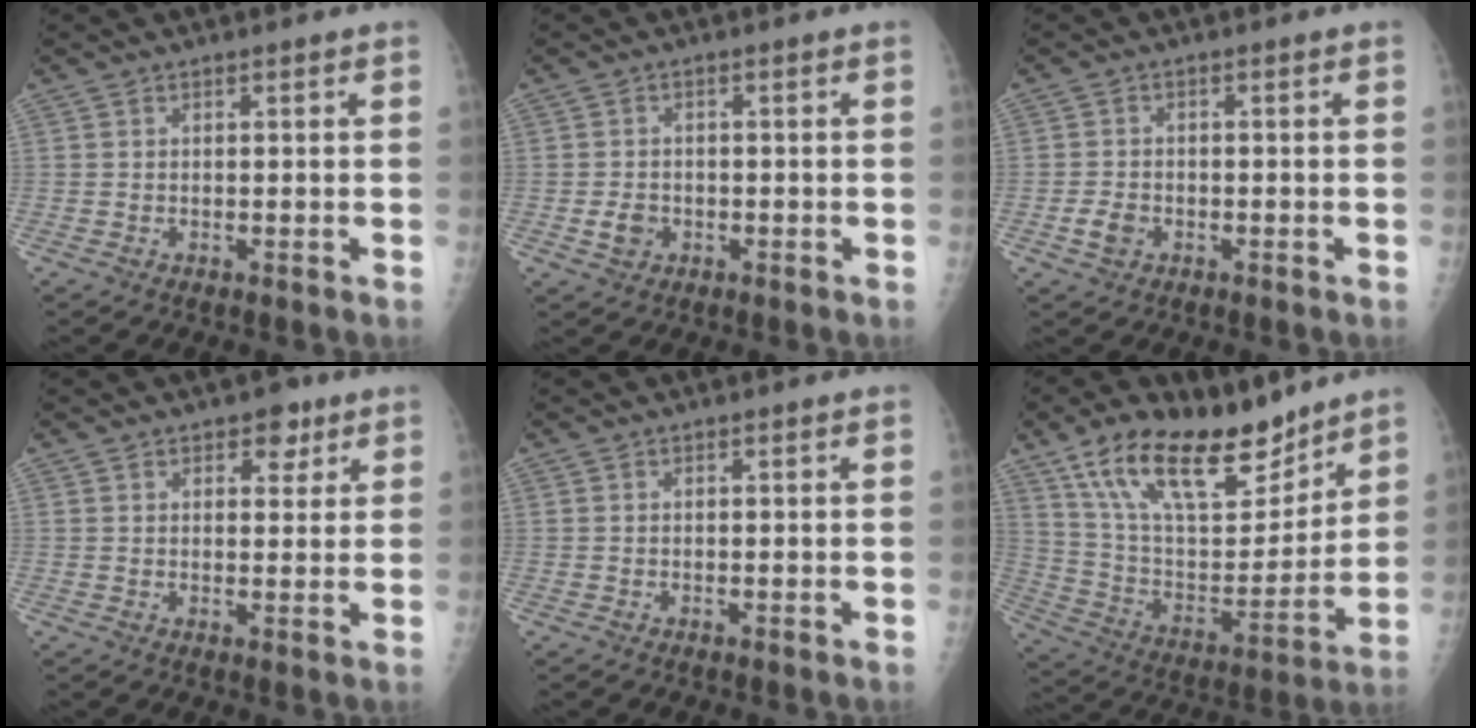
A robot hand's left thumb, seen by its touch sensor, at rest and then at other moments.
{"total": 3.1, "force": [-1.0, 2.5, 1.5], "torque": [-0.019, 0.004, -0.014]}
{"total": 3.1, "force": [-1.3, 2.3, 1.7], "torque": [-0.028, 0.006, -0.021]}
{"total": 4.5, "force": [2.5, 2.7, 2.5], "torque": [-0.008, -0.010, 0.031]}
{"total": 0.0}
{"total": 23.1, "force": [15.8, 10.0, 13.5], "torque": [-0.197, -0.058, 0.280]}